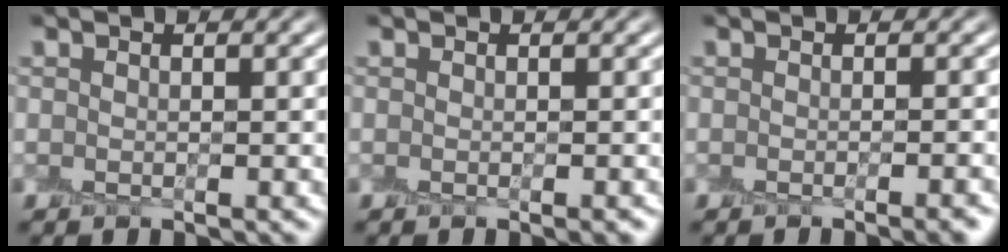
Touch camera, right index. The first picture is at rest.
{"total": 0.8, "force": [-0.3, 0.2, 0.7], "torque": [-0.006, -0.001, -0.006]}
{"total": 2.3, "force": [-1.2, 0.6, 1.9], "torque": [-0.008, 0.001, -0.016]}